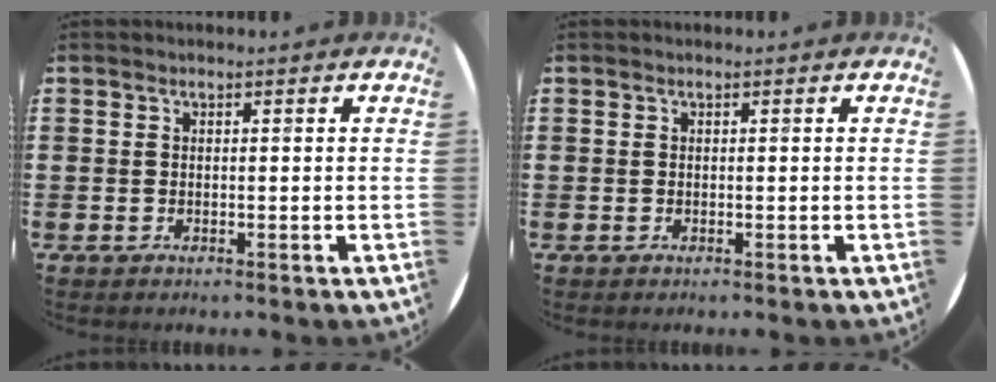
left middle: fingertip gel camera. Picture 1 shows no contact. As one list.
[{"total": 0.0}]